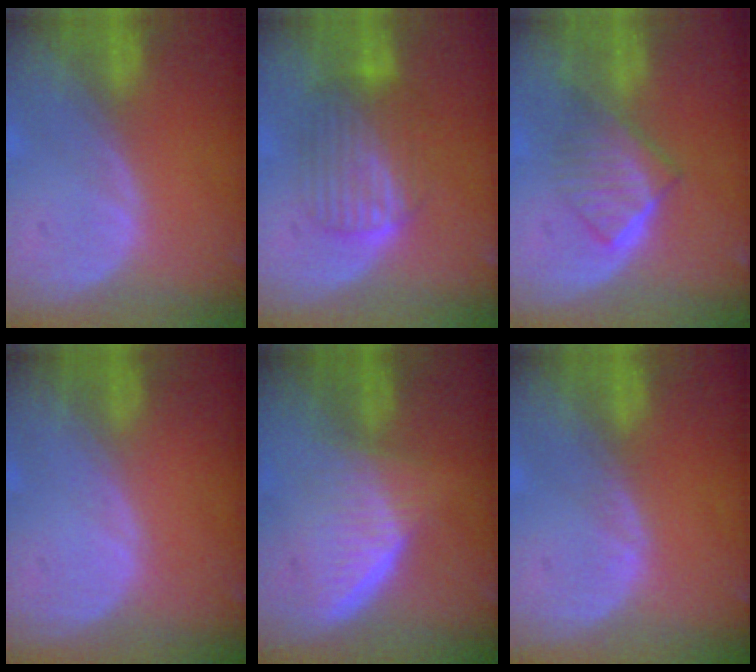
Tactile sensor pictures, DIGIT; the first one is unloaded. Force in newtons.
{"total": 6.7, "press": 6.6, "slide": 0.6}
{"total": 6.5, "press": 5.7, "slide": 3.1}
{"total": 0.0}
{"total": 6.0, "press": 5.7, "slide": 2.1}
{"total": 0.5, "press": 0.5, "slide": 0.1}